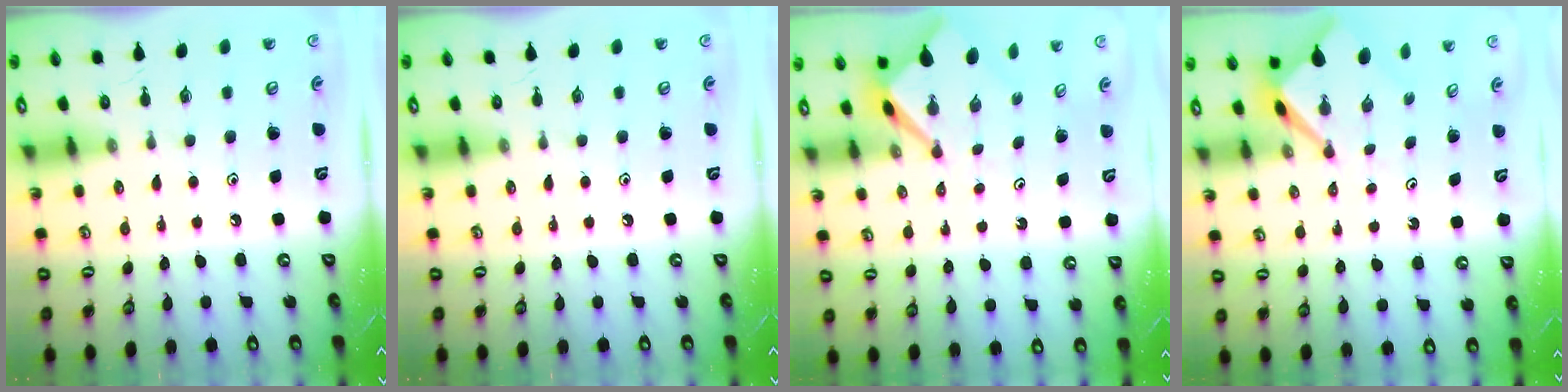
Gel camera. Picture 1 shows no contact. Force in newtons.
{"total": 0.0}
{"total": 3.5, "press": 3.5, "slide": 0.3}
{"total": 3.5, "press": 3.5, "slide": 0.3}